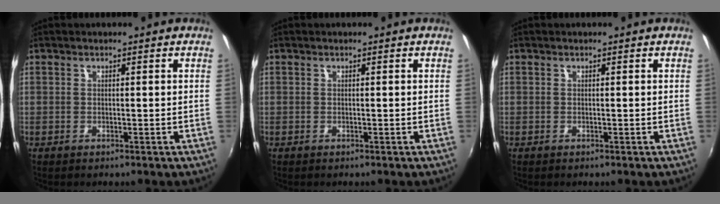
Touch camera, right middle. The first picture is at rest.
{"total": 0.0}
{"total": 0.0}